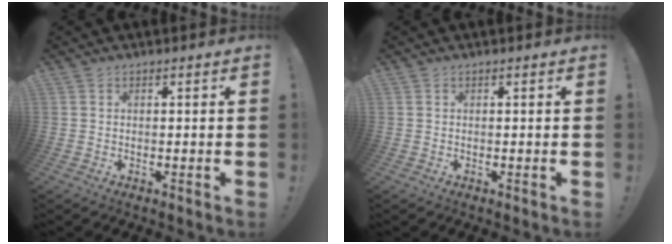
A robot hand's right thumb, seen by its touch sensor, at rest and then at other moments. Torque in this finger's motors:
{"motor_torque": [-0.13, -0.02, -0.06, 0.13, 0.00]}